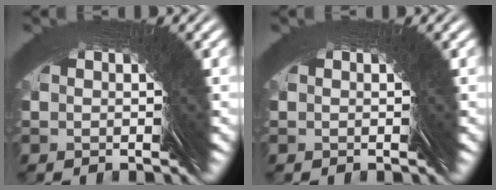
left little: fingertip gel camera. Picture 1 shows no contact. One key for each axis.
{"total": 0.0}